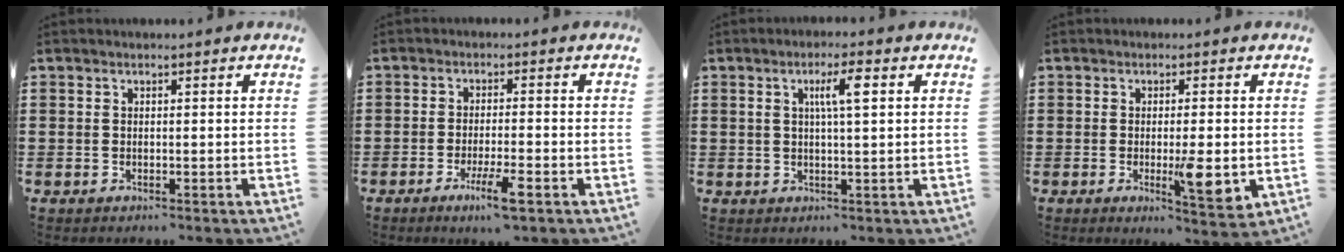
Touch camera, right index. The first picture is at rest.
{"total": 5.1, "force": [-2.7, 0.4, 4.2], "torque": [-0.079, -0.013, -0.048]}
{"total": 4.8, "force": [1.3, 0.9, 4.5], "torque": [-0.083, 0.006, 0.016]}
{"total": 6.1, "force": [-1.3, 1.3, 5.8], "torque": [-0.102, -0.018, -0.023]}